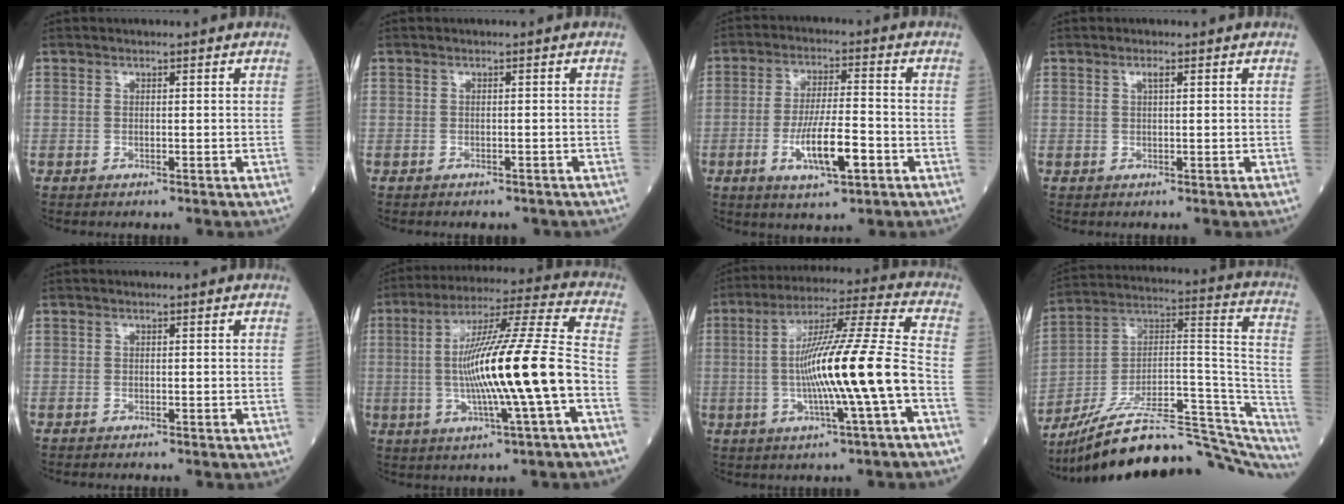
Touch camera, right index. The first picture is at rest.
{"total": 3.4, "force": [-2.9, 1.3, 1.1], "torque": [-0.012, -0.003, -0.030]}
{"total": 9.4, "force": [-3.3, 1.8, 8.6], "torque": [-0.163, -0.005, -0.054]}
{"total": 1.0, "force": [0.4, 0.1, 0.9], "torque": [-0.019, 0.001, 0.007]}
{"total": 0.0}
{"total": 17.7, "force": [-2.8, -0.4, 17.4], "torque": [-0.309, 0.009, -0.050]}
{"total": 15.9, "force": [-2.9, -0.8, 15.6], "torque": [-0.272, 0.010, -0.054]}
{"total": 31.9, "force": [-27.2, 5.4, 15.7], "torque": [-0.170, 0.015, -0.393]}